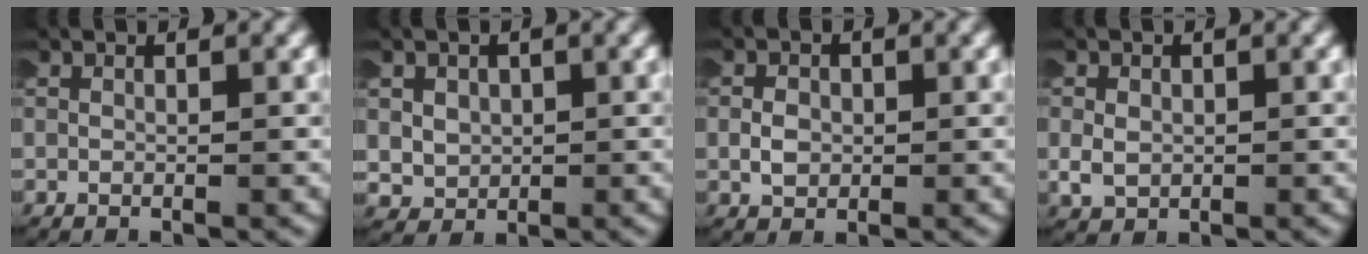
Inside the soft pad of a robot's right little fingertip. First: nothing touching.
{"total": 3.1, "force": [0.2, 3.0, 0.9], "torque": [-0.041, -0.010, 0.011]}
{"total": 1.4, "force": [-0.2, 1.1, 0.8], "torque": [-0.020, 0.005, -0.005]}
{"total": 2.0, "force": [-0.1, 1.8, 1.0], "torque": [-0.039, -0.001, 0.002]}